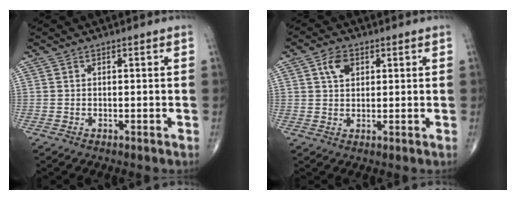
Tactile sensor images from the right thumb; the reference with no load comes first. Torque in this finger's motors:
{"motor_torque": [-0.31, 0.56, 0.03, 0.00, 0.03]}